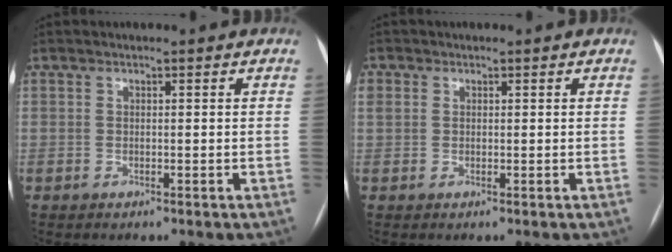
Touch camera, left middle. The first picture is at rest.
{"total": 2.0, "force": [0.6, 1.8, 0.8], "torque": [-0.023, 0.015, 0.017]}